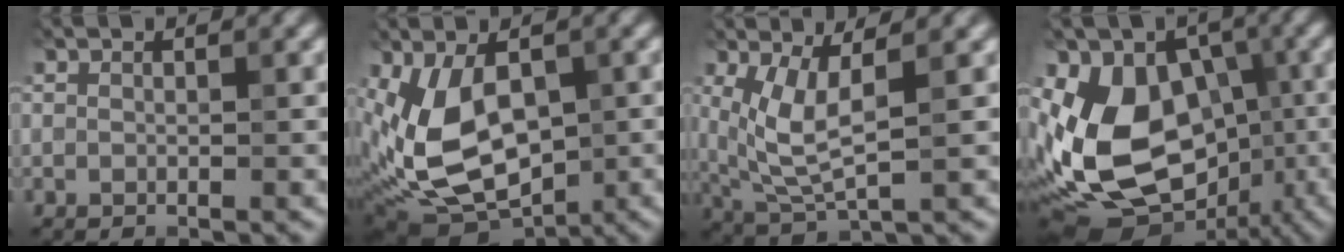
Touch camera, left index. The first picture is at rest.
{"total": 9.2, "force": [-1.3, 5.6, 7.2], "torque": [-0.159, -0.025, 0.002]}
{"total": 4.2, "force": [0.8, 1.2, 3.9], "torque": [-0.100, -0.010, 0.035]}
{"total": 12.5, "force": [-2.3, 9.3, 8.1], "torque": [-0.140, 0.005, -0.042]}